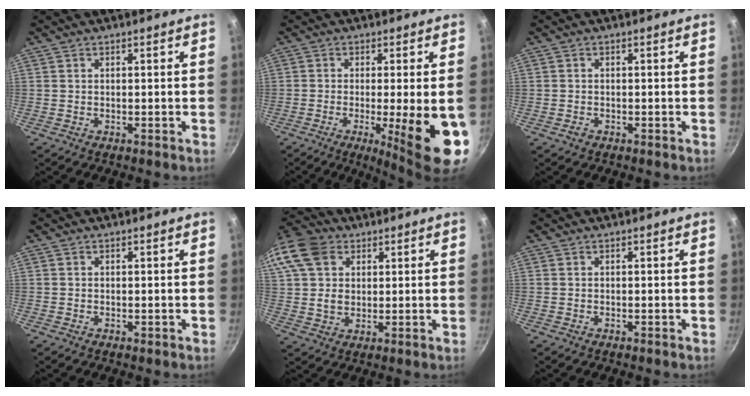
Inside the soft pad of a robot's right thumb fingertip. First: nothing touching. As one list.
[{"total": 13.9, "force": [-3.2, 2.5, 13.3], "torque": [-0.176, -0.009, -0.038]}, {"total": 0.8, "force": [-0.5, 0.6, 0.2], "torque": [-0.005, 0.003, -0.009]}, {"total": 0.0}, {"total": 17.3, "force": [6.3, 13.2, 9.2], "torque": [-0.201, 0.019, 0.110]}, {"total": 0.0}]